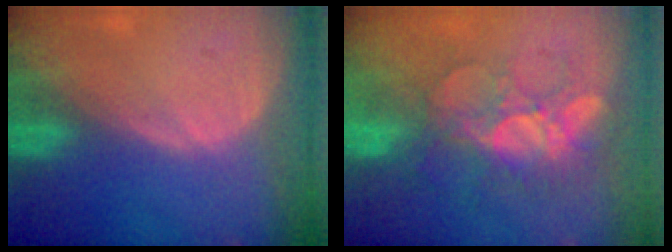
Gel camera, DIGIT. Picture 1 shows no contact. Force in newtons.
{"total": 8.7, "press": 7.8, "slide": 3.7}